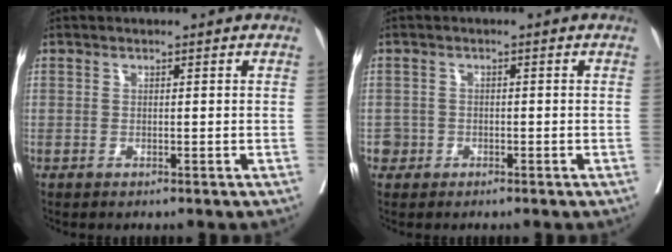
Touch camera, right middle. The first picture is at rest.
{"total": 1.7, "force": [-0.8, 1.5, -0.1], "torque": [0.007, 0.009, -0.018]}